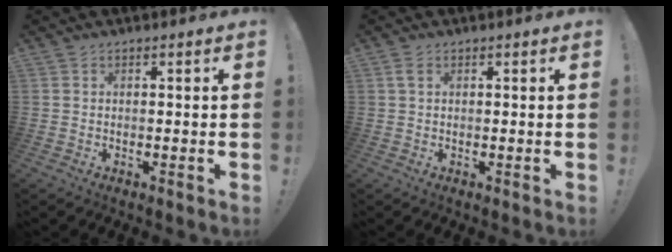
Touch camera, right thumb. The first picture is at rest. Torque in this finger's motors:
{"motor_torque": [-0.15, 0.01, -0.19, 0.17, 0.00]}